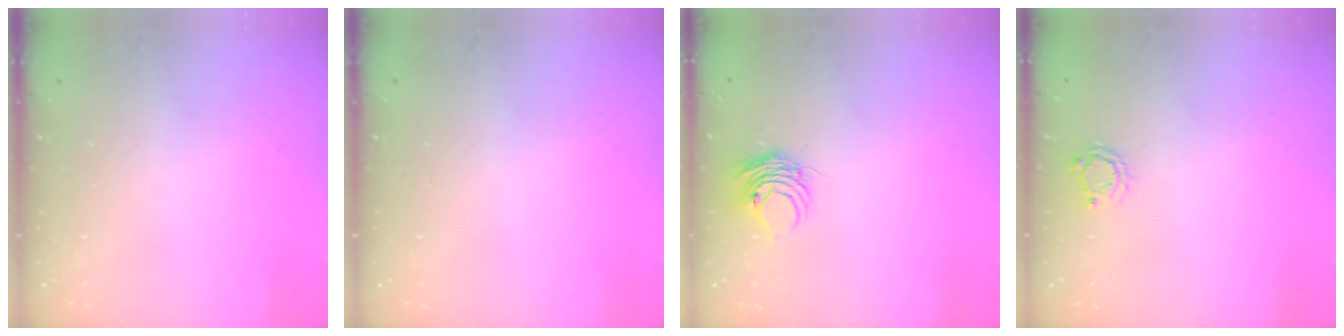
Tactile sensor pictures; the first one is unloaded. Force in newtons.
{"total": 0.0}
{"total": 6.5, "press": 6.5, "slide": 0.4}
{"total": 4.2, "press": 4.2, "slide": 0.6}